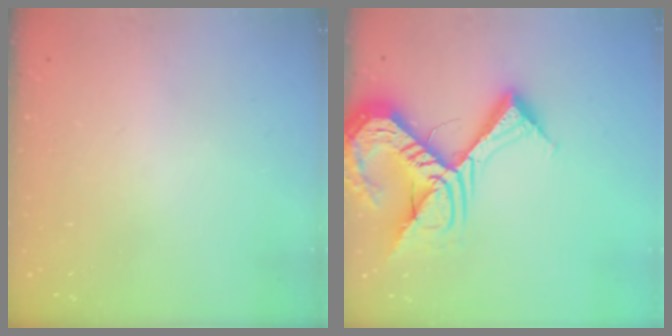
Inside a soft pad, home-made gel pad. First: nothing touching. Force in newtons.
{"total": 19.8, "press": 19.7, "slide": 2.3}